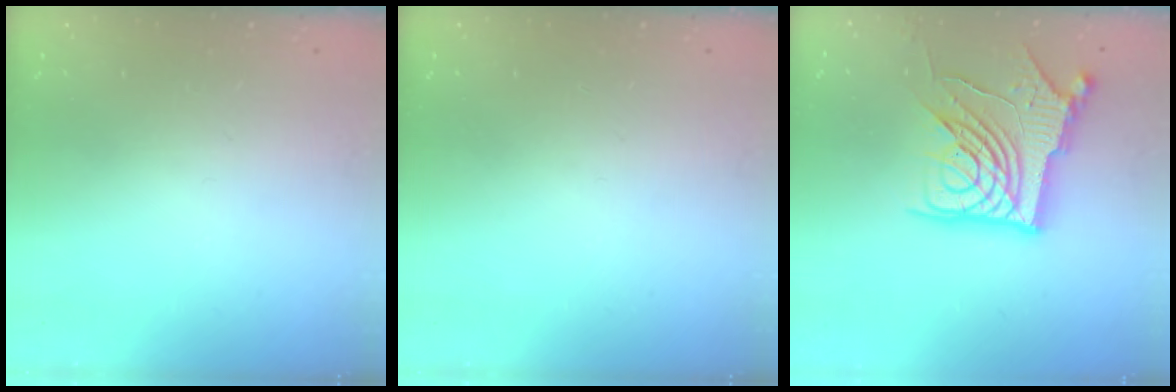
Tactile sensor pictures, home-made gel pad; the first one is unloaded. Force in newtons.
{"total": 0.0}
{"total": 16.5, "press": 16.4, "slide": 1.7}